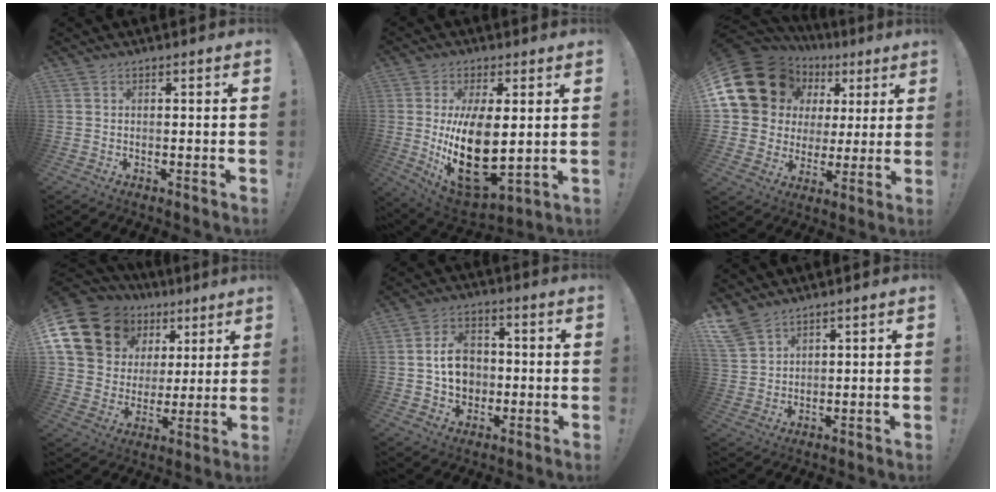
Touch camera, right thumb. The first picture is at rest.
{"total": 18.9, "force": [0.5, 9.5, 16.3], "torque": [-0.280, -0.036, 0.021]}
{"total": 18.6, "force": [8.9, 13.9, 8.5], "torque": [-0.144, -0.052, 0.188]}
{"total": 17.7, "force": [9.7, 13.2, 6.8], "torque": [-0.114, -0.052, 0.208]}
{"total": 11.1, "force": [0.0, 9.1, 6.4], "torque": [-0.098, 0.014, 0.003]}
{"total": 6.9, "force": [5.6, 3.2, 2.3], "torque": [-0.058, -0.026, 0.114]}